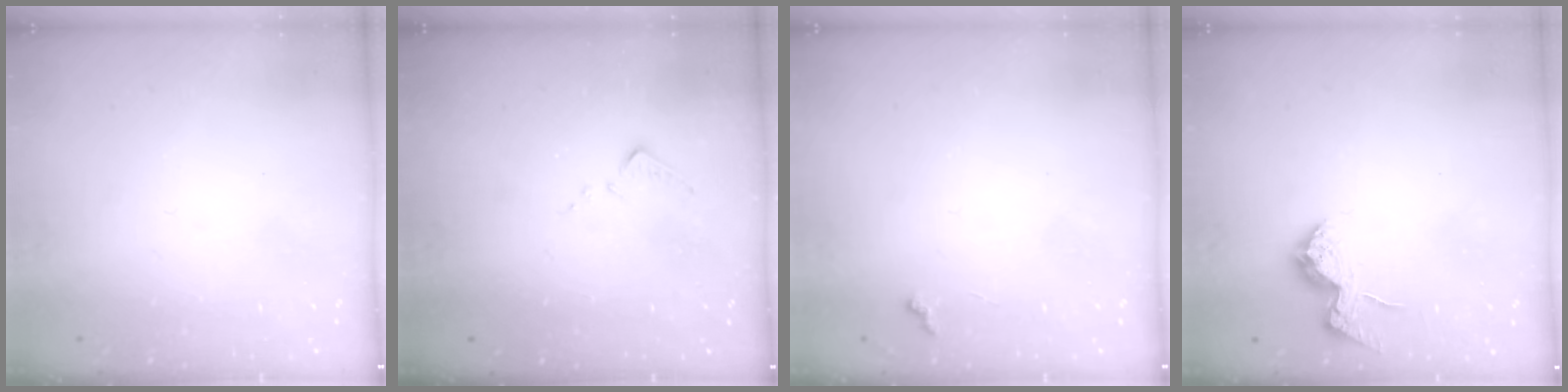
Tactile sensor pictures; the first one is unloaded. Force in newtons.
{"total": 7.4, "press": 7.4, "slide": 0.5}
{"total": 4.8, "press": 4.8, "slide": 0.5}
{"total": 13.6, "press": 13.5, "slide": 1.0}